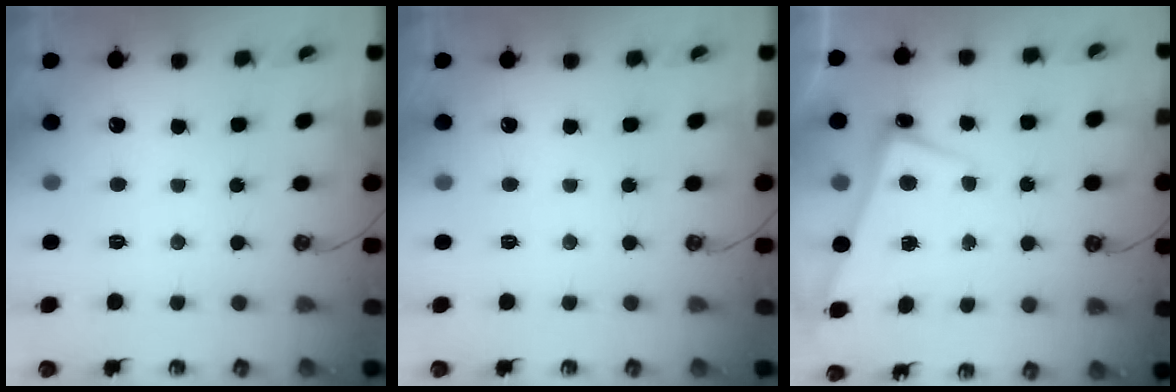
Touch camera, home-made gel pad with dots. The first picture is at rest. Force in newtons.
{"total": 0.0}
{"total": 2.7, "press": 2.6, "slide": 0.8}